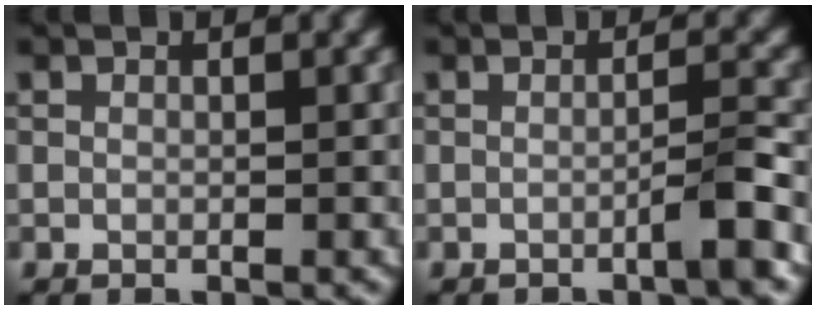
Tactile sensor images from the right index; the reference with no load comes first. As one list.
[{"total": 2.3, "force": [-1.1, 0.1, 2.0], "torque": [-0.026, 0.012, -0.024]}]